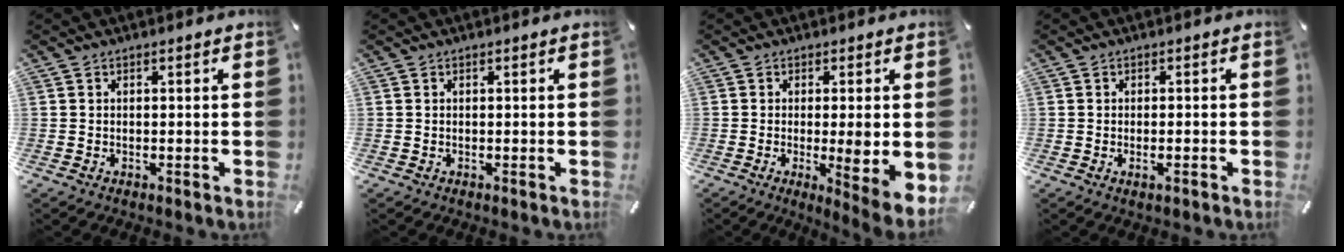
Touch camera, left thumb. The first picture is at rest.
{"total": 0.0}
{"total": 8.5, "force": [-0.5, 1.3, 8.4], "torque": [-0.105, -0.023, -0.005]}
{"total": 1.4, "force": [-0.5, 0.4, 1.3], "torque": [-0.023, 0.000, -0.008]}